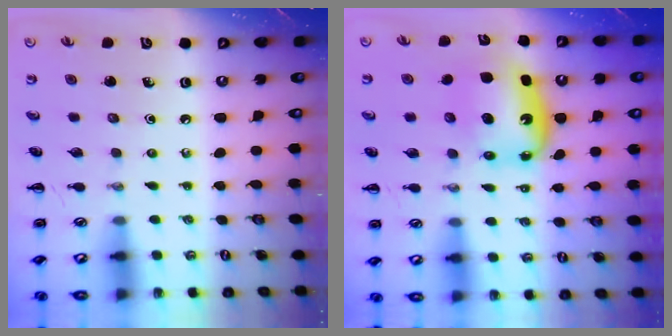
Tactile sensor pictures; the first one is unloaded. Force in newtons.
{"total": 8.5, "press": 8.2, "slide": 2.3}